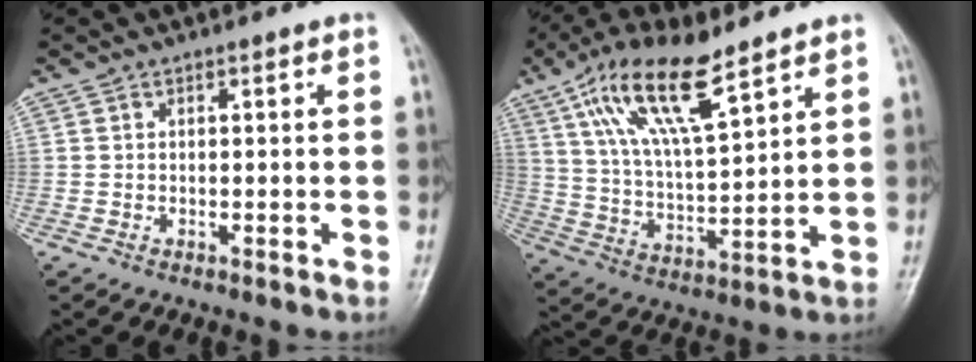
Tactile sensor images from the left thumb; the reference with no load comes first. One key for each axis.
{"total": 15.3, "fx": 9.2, "fy": 4.6, "fz": 11.2, "tx": -0.199, "ty": -0.029, "tz": 0.181}